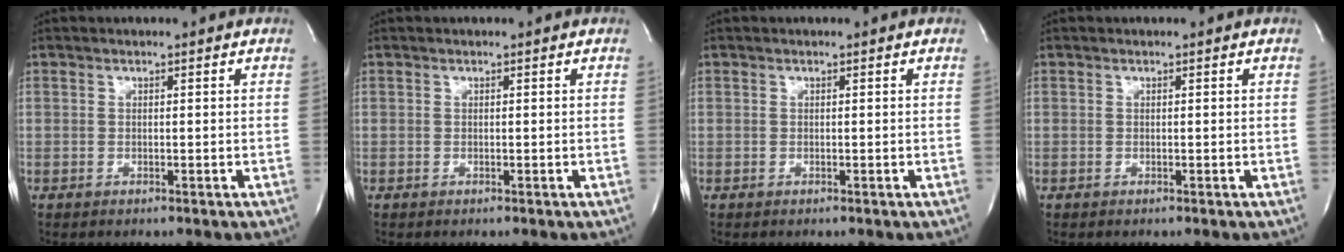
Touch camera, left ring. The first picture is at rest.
{"total": 0.0}
{"total": 0.0}
{"total": 0.0}